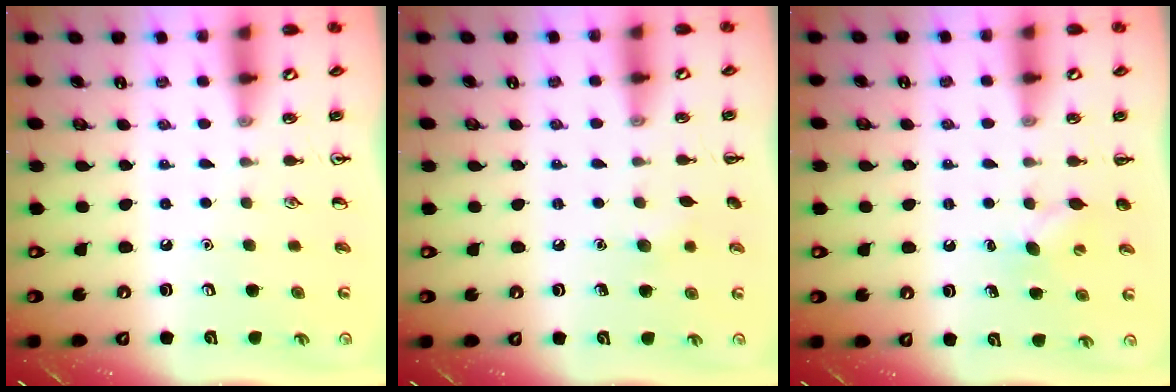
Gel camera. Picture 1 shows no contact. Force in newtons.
{"total": 4.7, "press": 4.5, "slide": 1.2}
{"total": 4.5, "press": 4.4, "slide": 1.1}